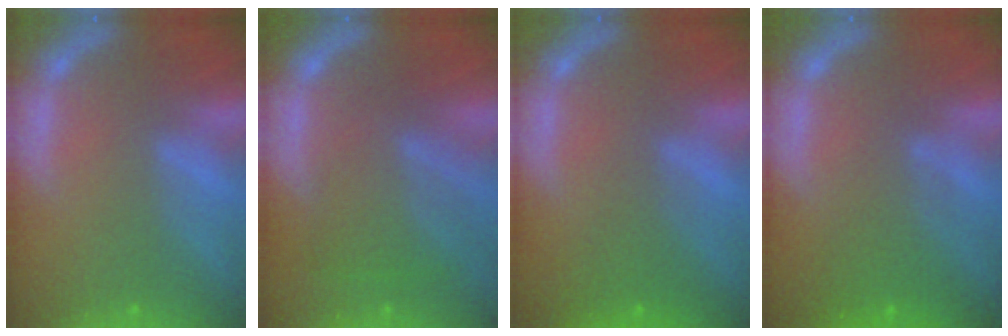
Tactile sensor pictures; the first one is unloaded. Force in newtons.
{"total": 6.5}
{"total": 2.5}
{"total": 4.1}